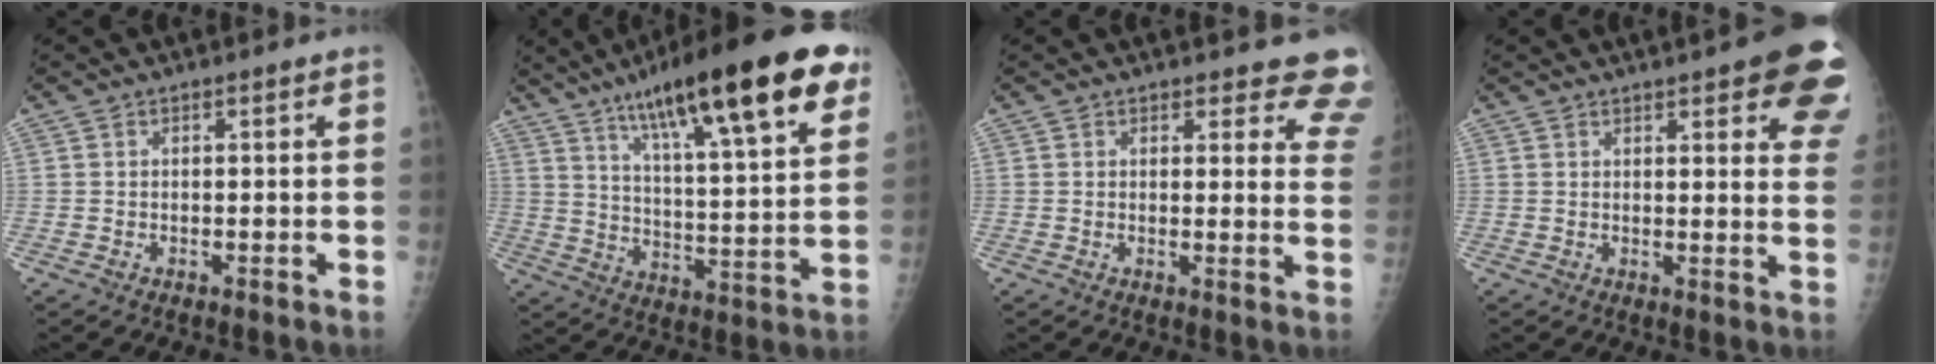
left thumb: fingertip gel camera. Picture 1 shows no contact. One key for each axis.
{"total": 26.9, "fx": 15.2, "fy": 5.5, "fz": 21.5, "tx": -0.318, "ty": -0.027, "tz": 0.237}
{"total": 10.2, "fx": 9.3, "fy": 3.4, "fz": 2.1, "tx": 0.034, "ty": -0.054, "tz": 0.071}
{"total": 14.6, "fx": 8.4, "fy": 4.1, "fz": 11.2, "tx": -0.114, "ty": -0.030, "tz": 0.088}